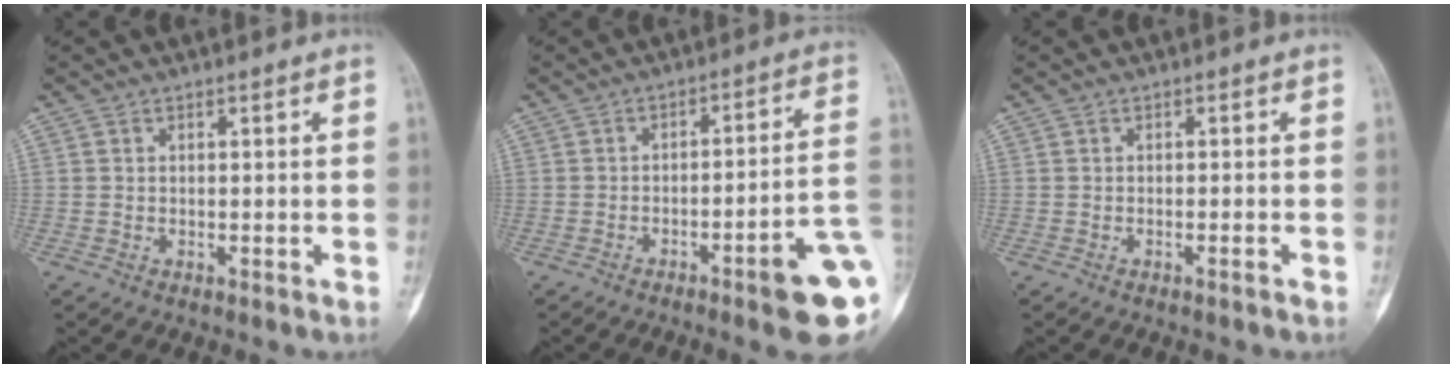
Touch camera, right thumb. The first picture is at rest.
{"total": 13.0, "force": [-5.0, 1.7, 11.9], "torque": [-0.126, 0.031, -0.065]}
{"total": 1.0, "force": [-0.7, 0.0, 0.7], "torque": [-0.016, 0.004, -0.006]}